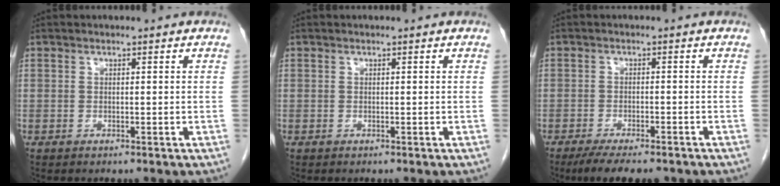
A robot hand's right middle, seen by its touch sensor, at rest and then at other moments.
{"total": 0.0}
{"total": 7.9, "force": [-6.2, 2.0, 4.4], "torque": [-0.064, -0.011, -0.093]}